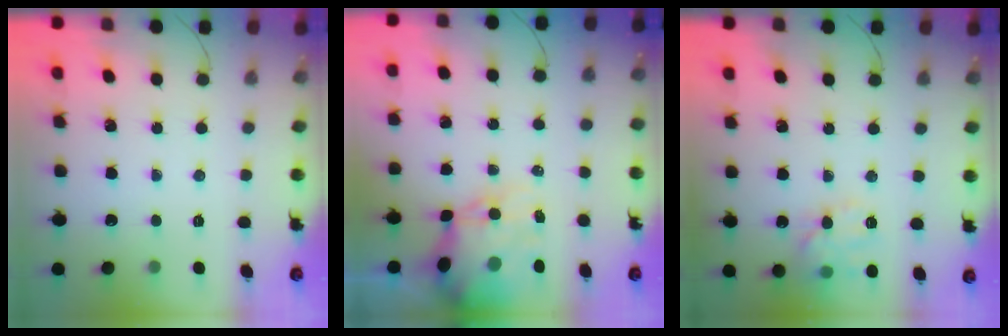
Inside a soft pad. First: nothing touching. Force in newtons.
{"total": 12.1, "press": 11.7, "slide": 3.0}
{"total": 11.9, "press": 11.8, "slide": 0.6}